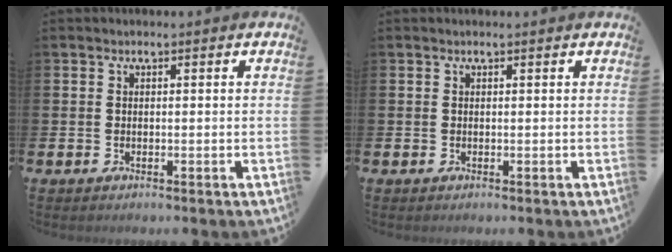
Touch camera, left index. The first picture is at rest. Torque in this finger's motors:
{"motor_torque": [0.48, -0.92, 0.06, -0.01]}